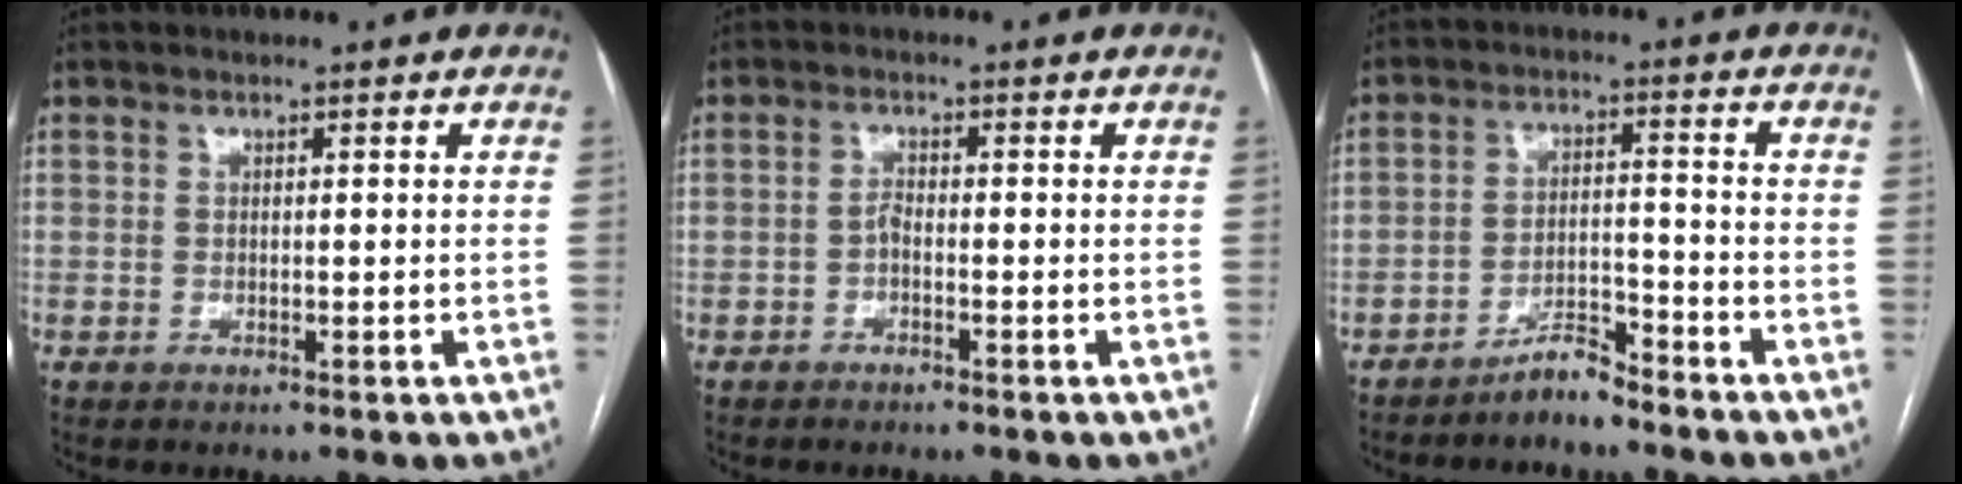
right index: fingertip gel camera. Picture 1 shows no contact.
{"total": 1.2, "force": [-0.6, 0.3, 0.9], "torque": [-0.017, 0.003, -0.014]}
{"total": 4.2, "force": [-3.9, 0.9, 1.3], "torque": [-0.015, -0.002, -0.071]}